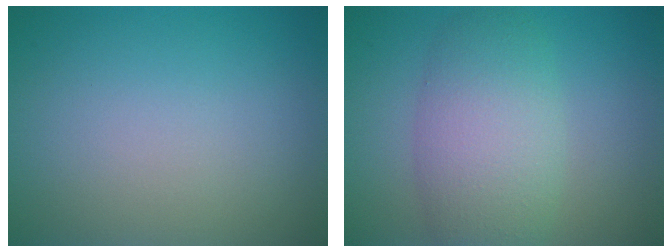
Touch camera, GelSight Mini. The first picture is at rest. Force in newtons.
{"total": 5.9, "press": 5.9, "slide": 0.3}